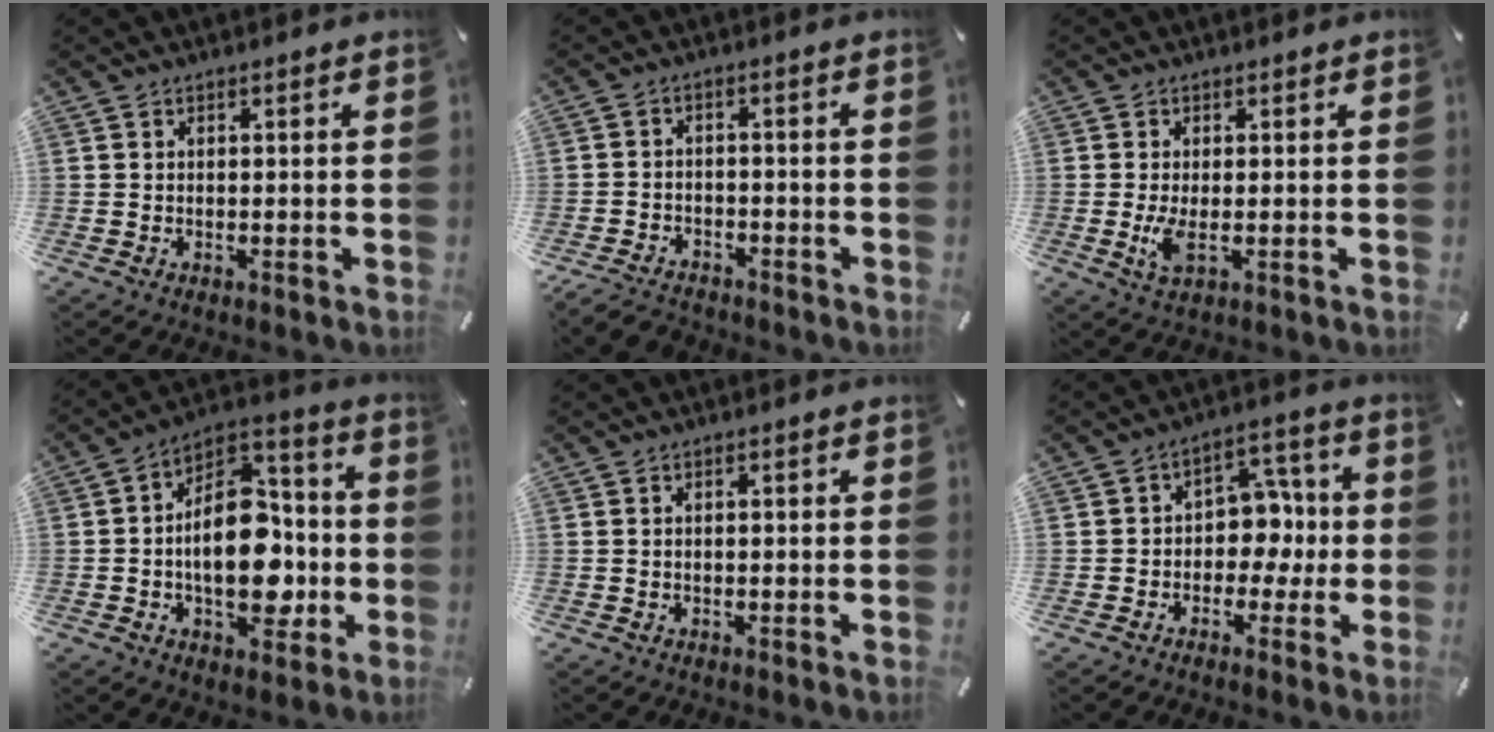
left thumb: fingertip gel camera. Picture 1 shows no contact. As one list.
[{"total": 4.1, "force": [-3.5, 1.9, 1.0], "torque": [-0.027, 0.018, -0.071]}, {"total": 4.3, "force": [-0.3, 1.5, 4.0], "torque": [-0.095, -0.011, -0.009]}, {"total": 17.6, "force": [-2.8, 11.6, 13.0], "torque": [-0.197, 0.007, -0.046]}, {"total": 0.7, "force": [-0.1, 0.3, 0.6], "torque": [-0.012, 0.000, -0.002]}, {"total": 8.5, "force": [-1.5, 7.1, 4.4], "torque": [-0.054, 0.016, -0.029]}]